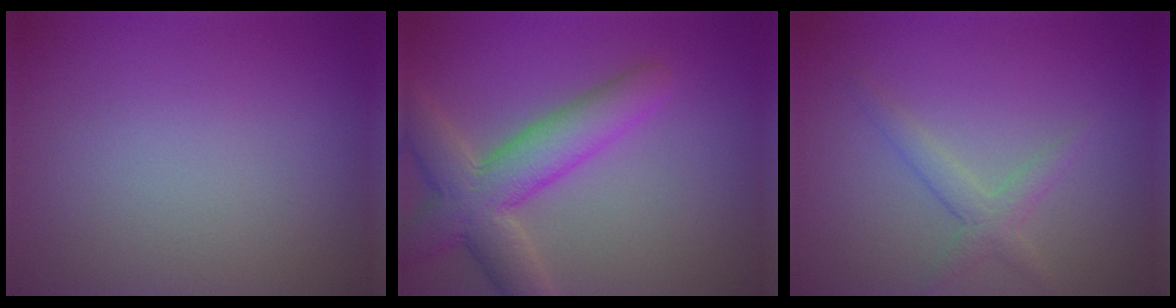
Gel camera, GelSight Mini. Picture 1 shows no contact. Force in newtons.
{"total": 5.6, "press": 5.6, "slide": 0.6}
{"total": 2.0, "press": 2.0, "slide": 0.1}